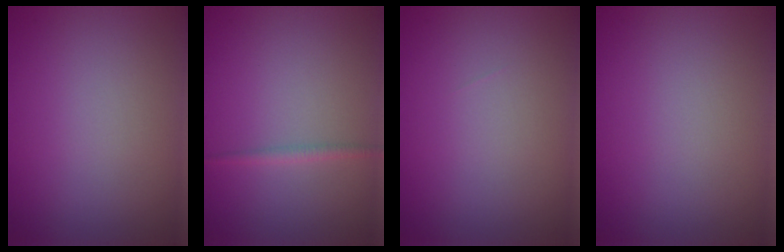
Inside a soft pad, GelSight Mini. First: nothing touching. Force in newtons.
{"total": 1.0, "press": 1.0, "slide": 0.1}
{"total": 0.0}
{"total": 0.0}